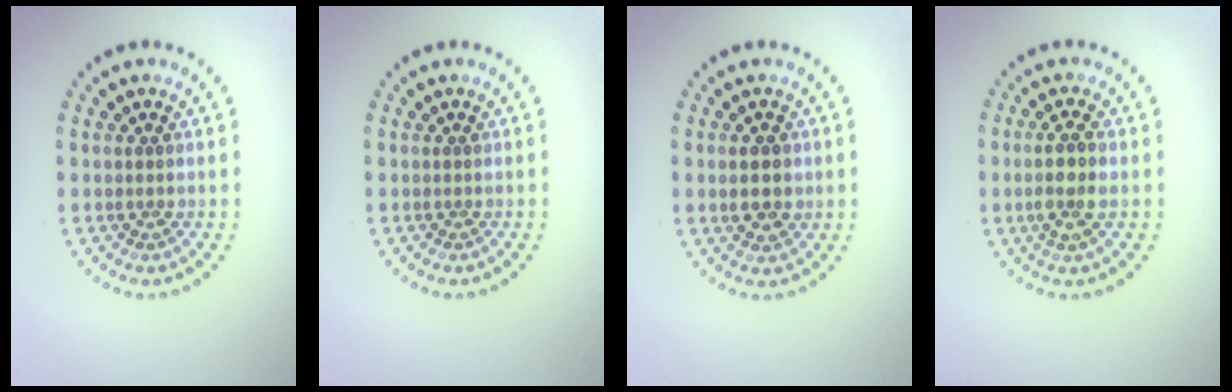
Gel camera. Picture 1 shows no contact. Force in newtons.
{"total": 0.0}
{"total": 2.6, "press": 2.6, "slide": 0.1}
{"total": 2.8, "press": 2.6, "slide": 1.1}